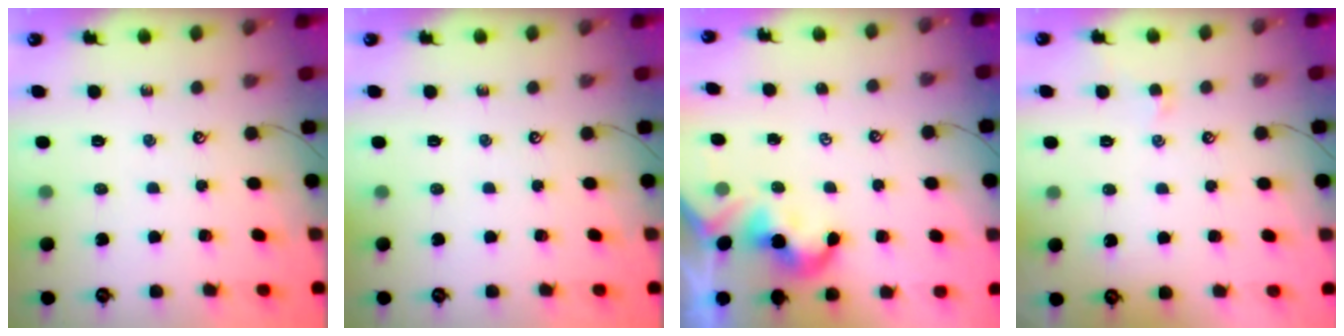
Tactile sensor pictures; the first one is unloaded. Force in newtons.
{"total": 0.0}
{"total": 2.1, "press": 2.0, "slide": 0.5}
{"total": 0.0}